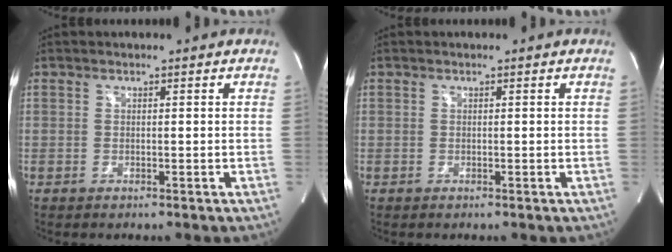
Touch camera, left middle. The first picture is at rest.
{"total": 0.0}